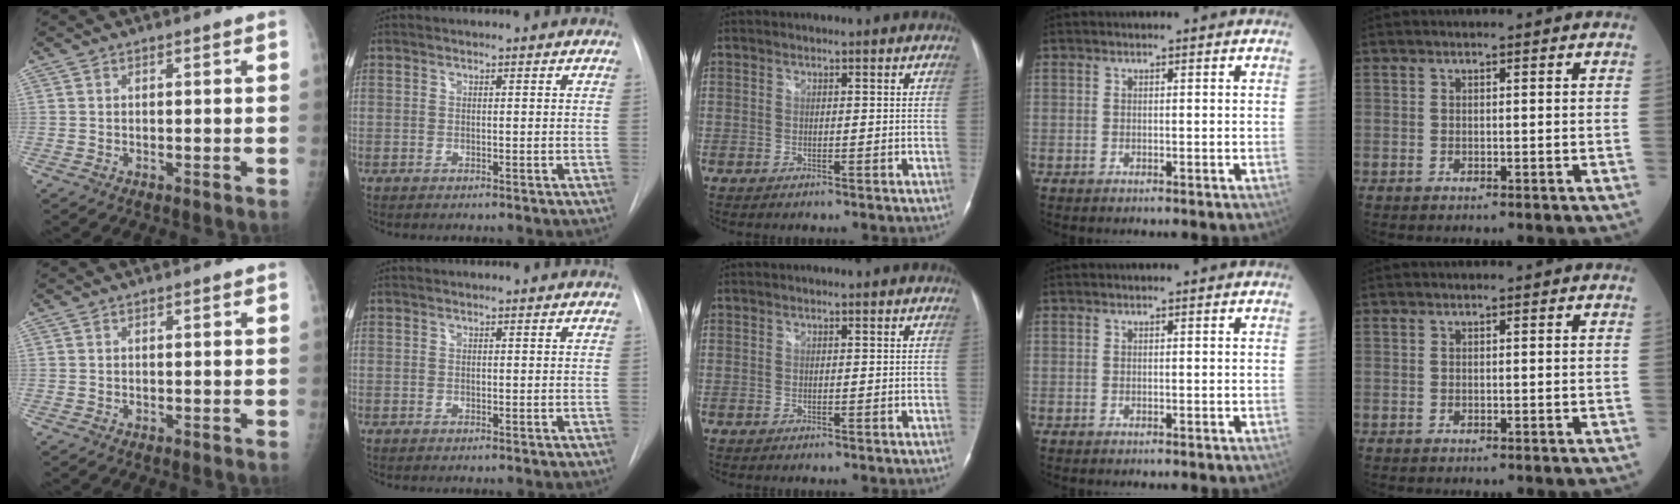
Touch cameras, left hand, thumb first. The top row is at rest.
{}